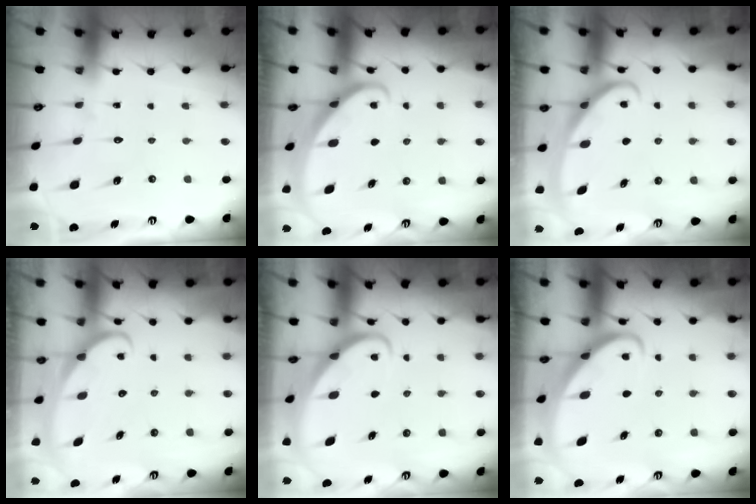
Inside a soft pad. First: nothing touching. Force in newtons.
{"total": 1.7, "press": 1.6, "slide": 0.0}
{"total": 3.0, "press": 2.9, "slide": 0.4}
{"total": 2.4, "press": 2.4, "slide": 0.3}
{"total": 2.5, "press": 2.5, "slide": 0.2}
{"total": 4.0, "press": 3.9, "slide": 0.3}